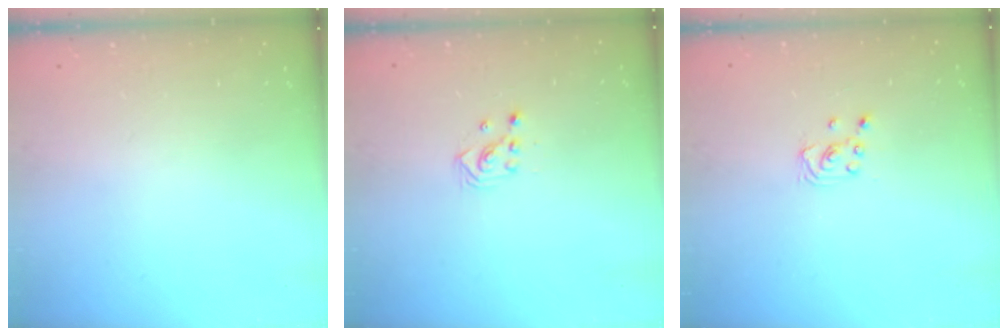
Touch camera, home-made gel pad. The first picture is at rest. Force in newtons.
{"total": 2.2, "press": 2.2, "slide": 0.2}
{"total": 2.3, "press": 2.3, "slide": 0.2}